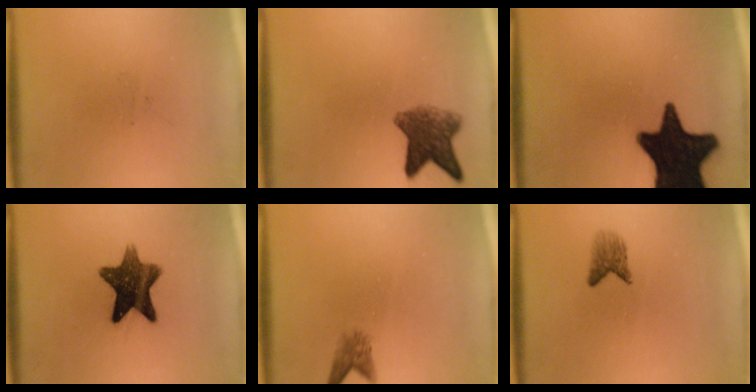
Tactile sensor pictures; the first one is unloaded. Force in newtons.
{"total": 6.6}
{"total": 19.1}
{"total": 11.2}
{"total": 2.0}
{"total": 2.3}